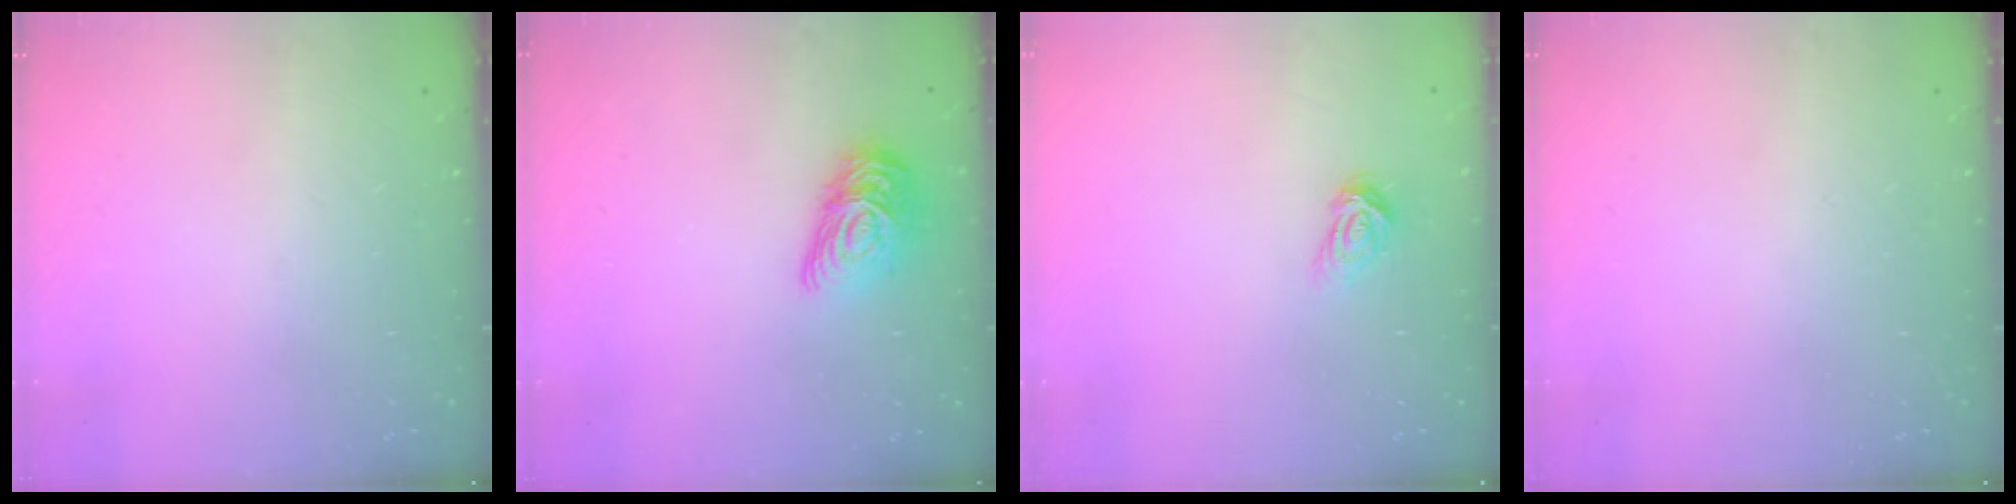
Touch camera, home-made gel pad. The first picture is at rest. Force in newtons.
{"total": 12.5, "press": 12.5, "slide": 0.5}
{"total": 3.8, "press": 3.8, "slide": 0.4}
{"total": 0.0}